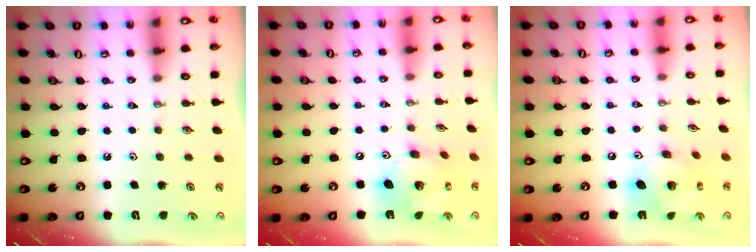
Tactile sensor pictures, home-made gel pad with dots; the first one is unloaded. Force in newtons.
{"total": 15.6, "press": 15.5, "slide": 1.6}
{"total": 14.6, "press": 14.5, "slide": 1.2}